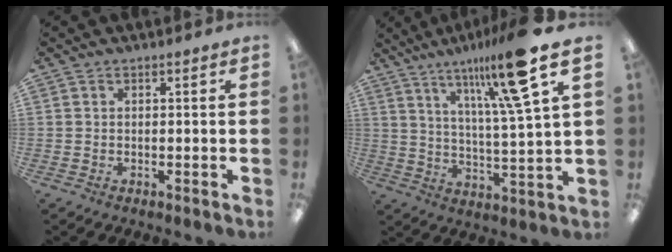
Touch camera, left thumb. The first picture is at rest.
{"total": 17.3, "force": [11.0, 1.8, 13.3], "torque": [-0.216, -0.052, 0.161]}